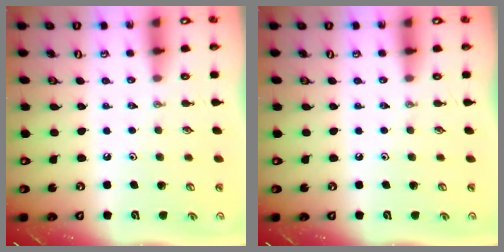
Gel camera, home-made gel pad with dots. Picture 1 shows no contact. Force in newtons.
{"total": 0.0}